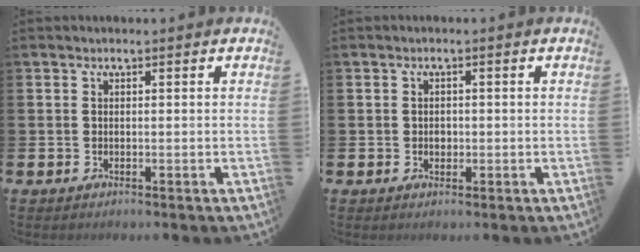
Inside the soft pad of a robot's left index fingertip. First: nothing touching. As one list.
[{"total": 1.2, "force": [0.0, 1.0, 0.6], "torque": [-0.001, 0.003, -0.004]}]